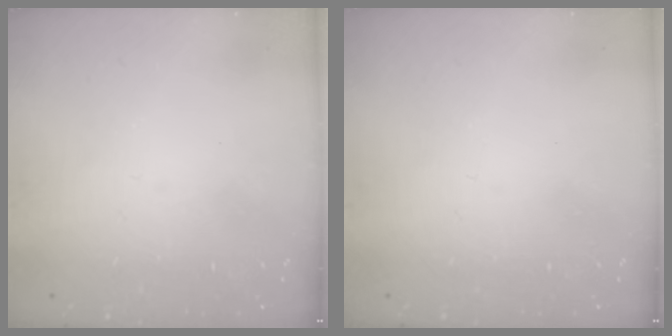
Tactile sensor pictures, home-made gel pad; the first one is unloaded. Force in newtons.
{"total": 0.0}